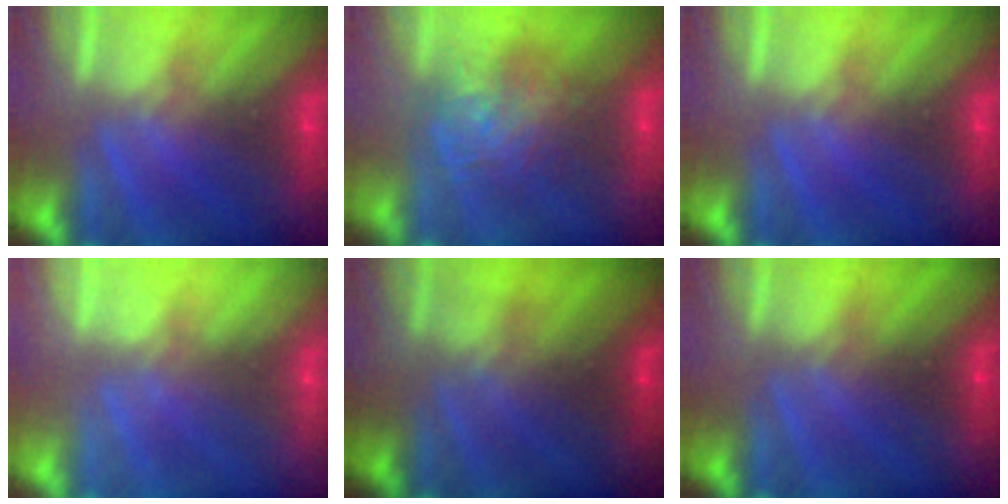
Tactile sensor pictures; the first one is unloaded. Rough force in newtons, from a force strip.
{"total": 9.1}
{"total": 0.0}
{"total": 2.1}
{"total": 2.7}
{"total": 2.1}